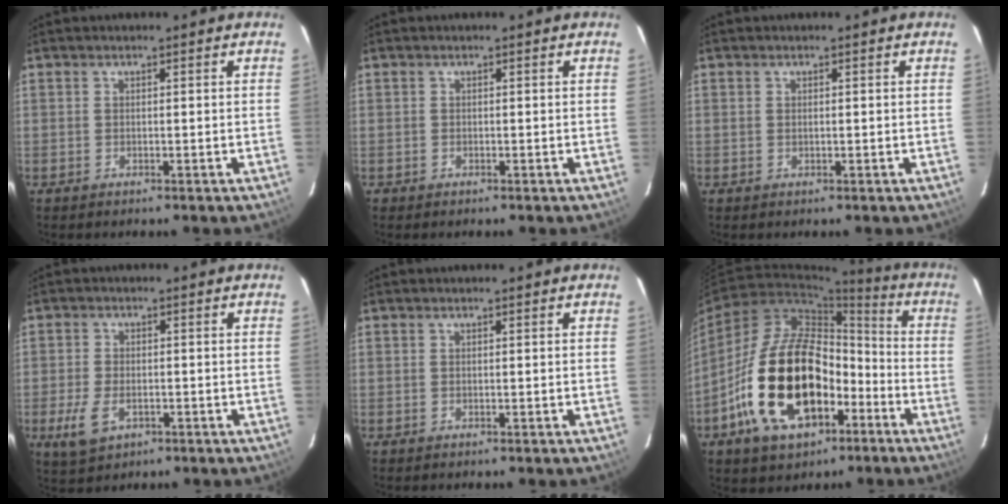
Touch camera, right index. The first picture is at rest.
{"total": 0.9, "force": [-0.4, 0.7, -0.1], "torque": [0.000, 0.001, -0.007]}
{"total": 0.6, "force": [0.2, 0.4, 0.5], "torque": [-0.010, 0.001, 0.003]}
{"total": 6.3, "force": [-2.5, 3.8, 4.3], "torque": [-0.105, -0.011, -0.043]}
{"total": 0.0}
{"total": 21.6, "force": [-9.1, 12.3, 15.2], "torque": [-0.290, 0.016, -0.144]}